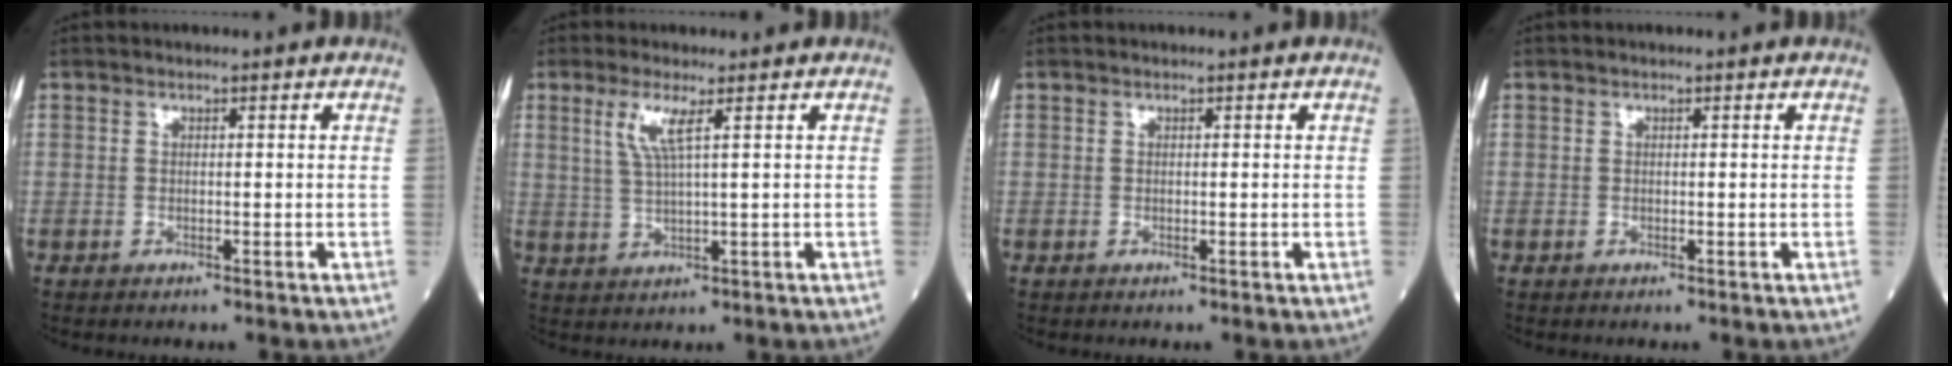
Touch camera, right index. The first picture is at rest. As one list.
[{"total": 4.2, "force": [1.8, -0.3, 3.8], "torque": [-0.085, -0.002, 0.038]}, {"total": 0.0}, {"total": 0.0}]